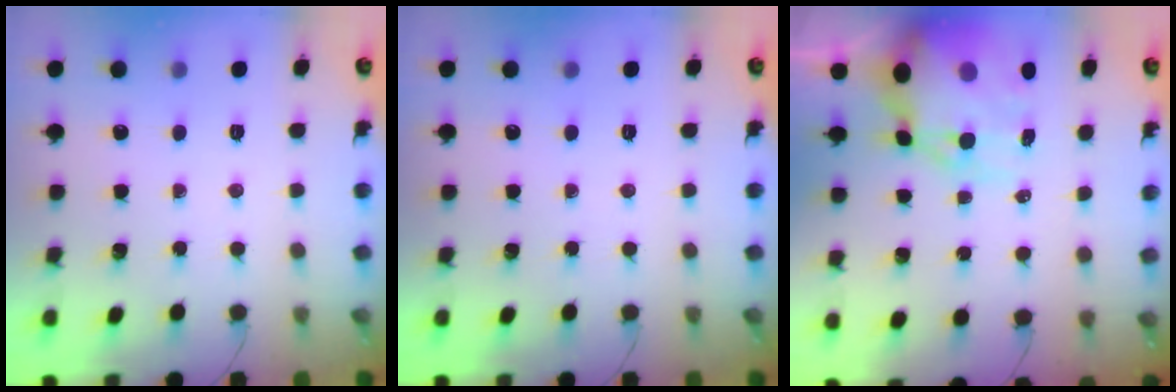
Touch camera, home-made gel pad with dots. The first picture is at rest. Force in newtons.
{"total": 0.0}
{"total": 15.6, "press": 15.1, "slide": 3.9}